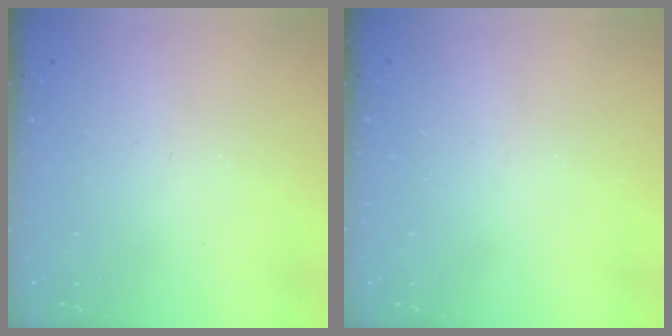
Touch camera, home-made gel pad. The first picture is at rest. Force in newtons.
{"total": 0.0}